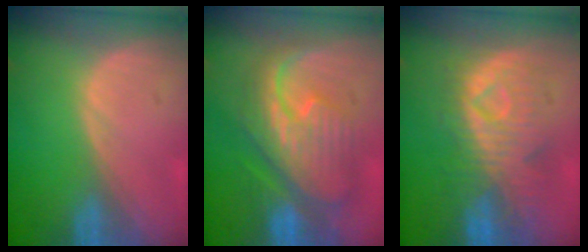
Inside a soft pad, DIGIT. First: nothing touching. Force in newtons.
{"total": 10.7, "press": 10.7, "slide": 0.9}
{"total": 9.4, "press": 9.0, "slide": 2.4}